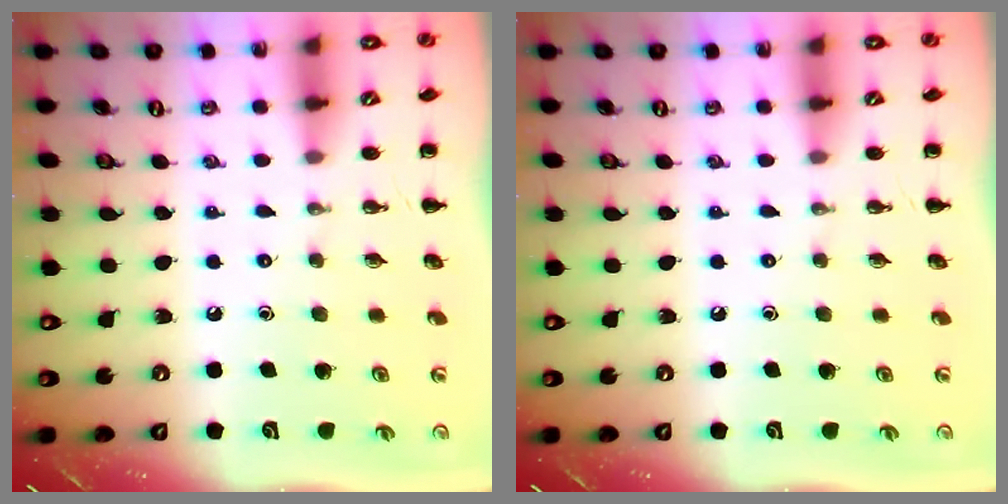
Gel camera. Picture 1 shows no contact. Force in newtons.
{"total": 0.0}